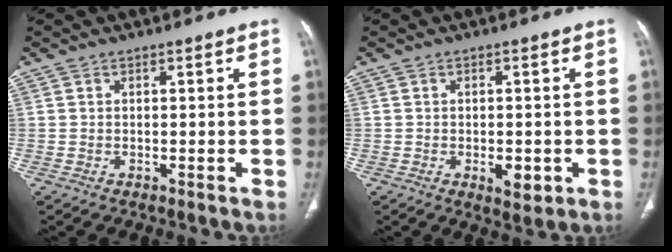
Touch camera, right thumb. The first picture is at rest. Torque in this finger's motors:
{"motor_torque": [0.10, 0.46, 0.05, 0.45, 0.16]}